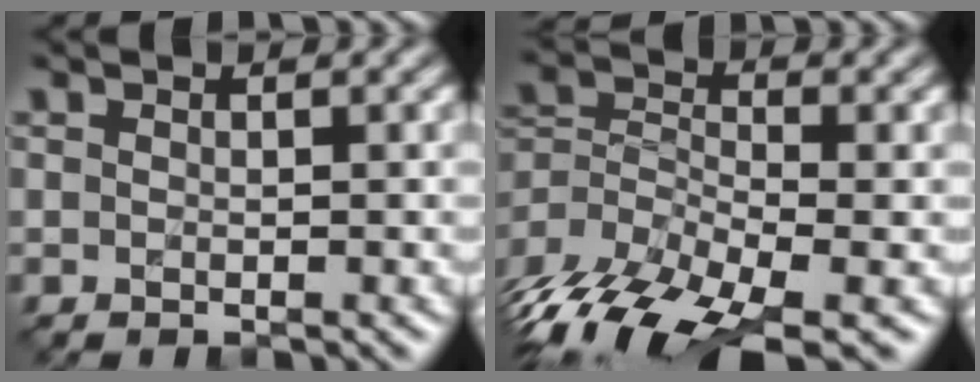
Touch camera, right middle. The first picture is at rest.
{"total": 11.8, "force": [-8.4, 4.4, 7.0], "torque": [-0.152, -0.019, -0.150]}